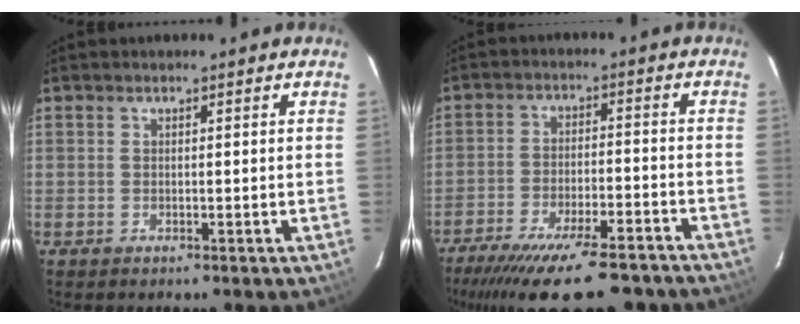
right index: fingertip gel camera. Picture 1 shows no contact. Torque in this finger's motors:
{"motor_torque": [1.24, -0.90, 0.94, 0.21]}